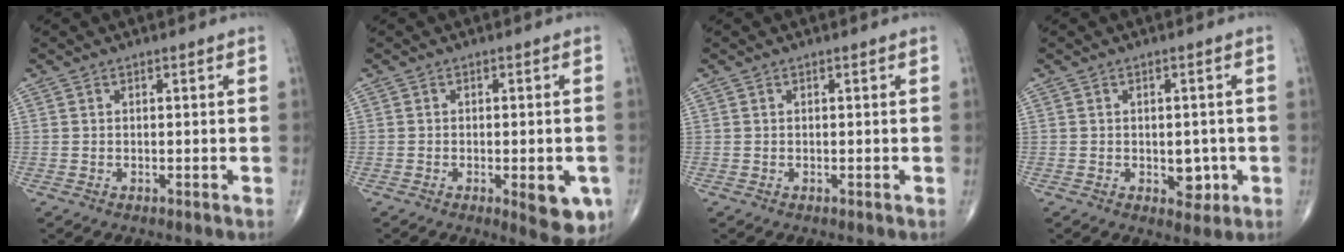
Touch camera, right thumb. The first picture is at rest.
{"total": 7.5, "force": [-2.6, 2.7, 6.5], "torque": [-0.063, -0.004, -0.026]}
{"total": 0.0}
{"total": 4.2, "force": [-0.9, 2.8, 3.0], "torque": [-0.011, 0.001, -0.006]}